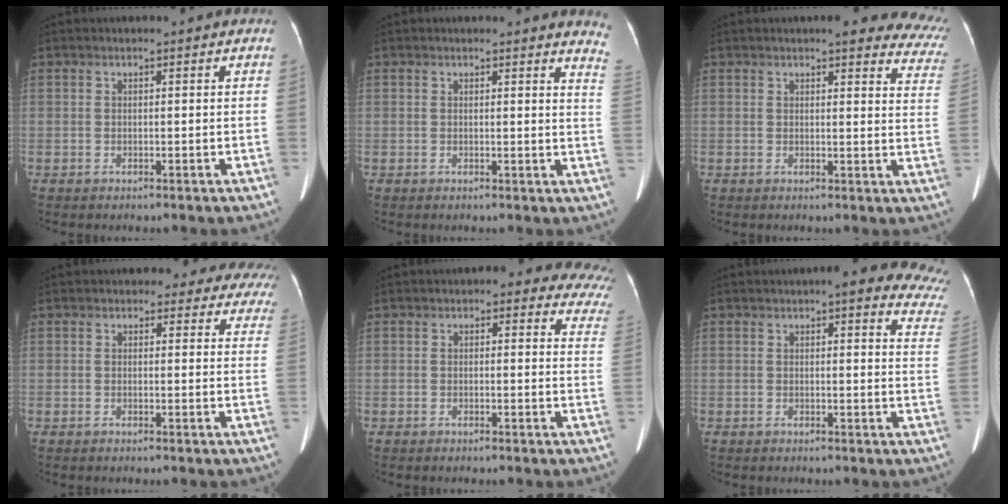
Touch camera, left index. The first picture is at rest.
{"total": 5.0, "force": [4.9, 0.3, 1.1], "torque": [-0.007, -0.033, 0.019]}
{"total": 15.9, "force": [14.1, 3.6, 6.6], "torque": [-0.040, -0.029, 0.128]}
{"total": 11.1, "force": [10.1, 4.5, 0.9], "torque": [0.040, -0.021, 0.071]}
{"total": 12.8, "force": [10.6, 5.0, 5.2], "torque": [-0.014, -0.006, 0.079]}
{"total": 15.4, "force": [12.5, 3.7, 8.2], "torque": [-0.066, -0.007, 0.114]}